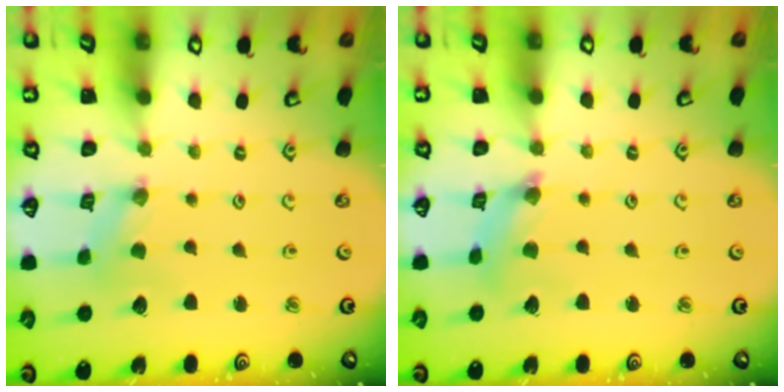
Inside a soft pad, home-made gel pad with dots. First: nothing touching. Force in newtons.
{"total": 2.5, "press": 2.5, "slide": 0.2}